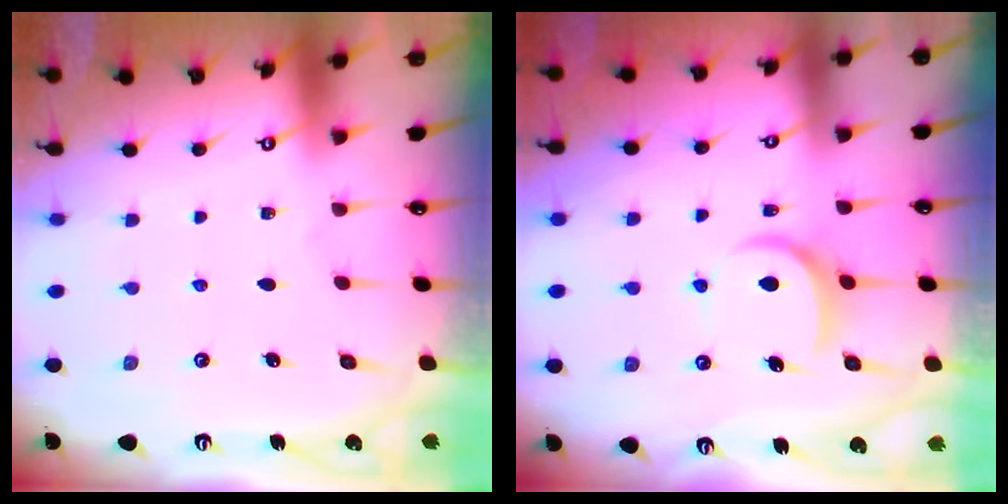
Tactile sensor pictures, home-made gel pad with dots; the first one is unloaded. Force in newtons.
{"total": 8.0, "press": 8.0, "slide": 0.7}